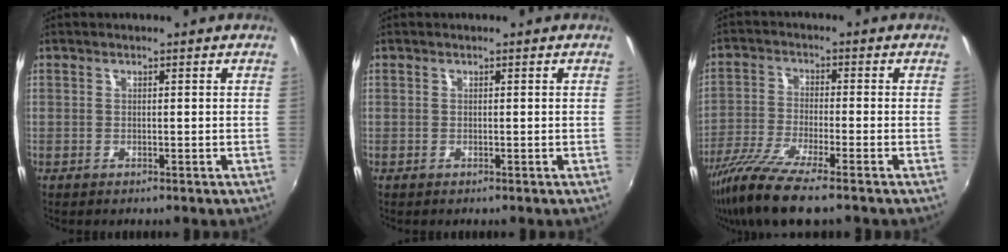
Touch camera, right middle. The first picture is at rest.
{"total": 0.0}
{"total": 11.0, "force": [-8.2, 0.9, 7.3], "torque": [-0.166, -0.035, -0.156]}